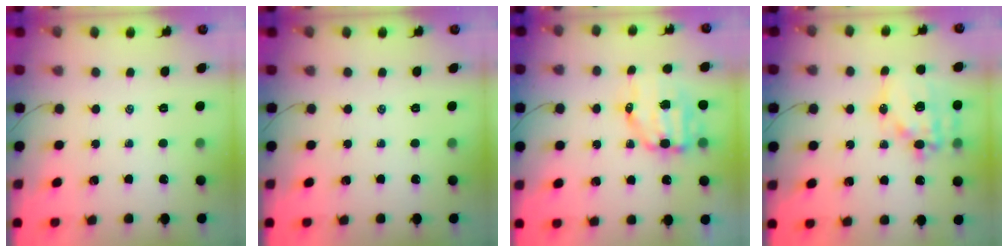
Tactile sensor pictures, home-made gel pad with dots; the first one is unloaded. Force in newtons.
{"total": 0.0}
{"total": 9.9, "press": 9.8, "slide": 1.8}
{"total": 15.6, "press": 15.2, "slide": 3.4}